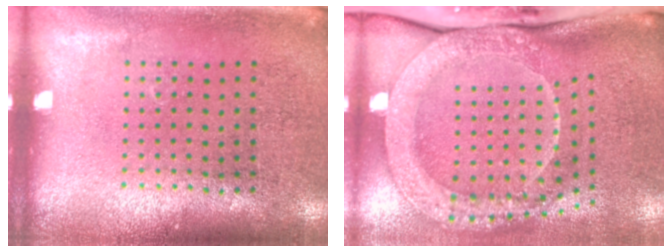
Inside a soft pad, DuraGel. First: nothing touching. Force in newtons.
{"total": 2.7, "press": 2.3, "slide": 1.5}